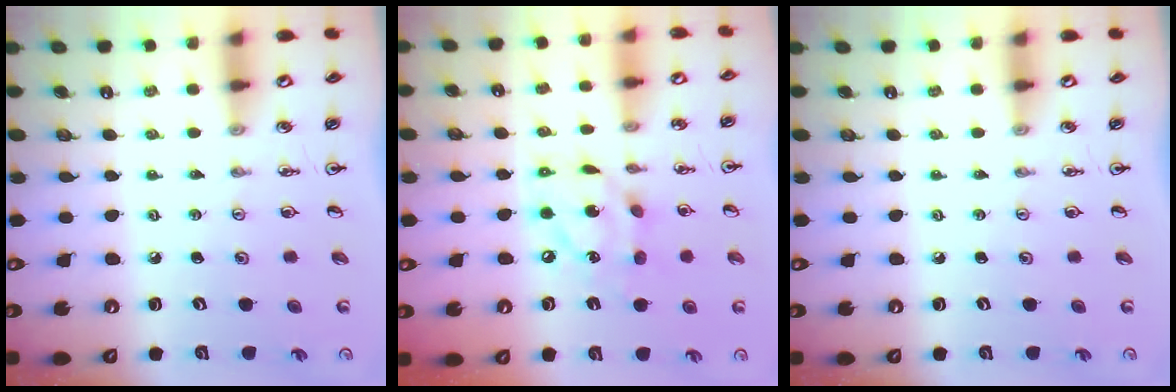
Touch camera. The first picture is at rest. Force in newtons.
{"total": 13.6, "press": 13.6, "slide": 1.1}
{"total": 0.0}